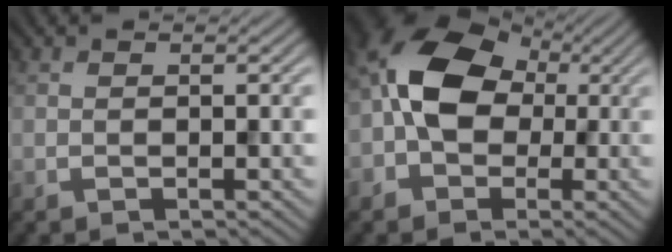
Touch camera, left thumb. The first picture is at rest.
{"total": 10.6, "force": [0.0, 7.9, 7.0], "torque": [-0.150, 0.013, -0.020]}